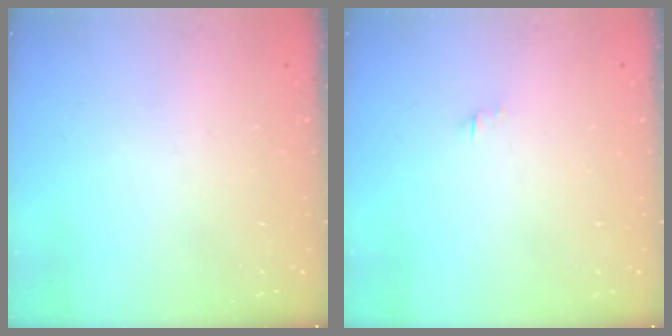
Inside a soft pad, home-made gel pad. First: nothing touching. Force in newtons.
{"total": 0.0}